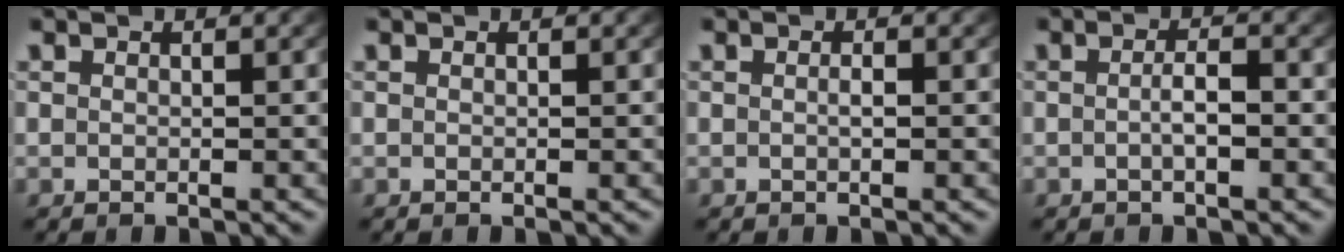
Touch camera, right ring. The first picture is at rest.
{"total": 0.0}
{"total": 0.6, "force": [-0.3, 0.1, 0.6], "torque": [-0.014, -0.005, -0.003]}
{"total": 1.8, "force": [-0.7, 0.3, 1.6], "torque": [-0.028, -0.005, -0.011]}